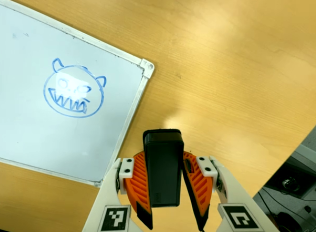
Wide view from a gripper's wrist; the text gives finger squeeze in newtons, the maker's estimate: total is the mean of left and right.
{"total": 8.3, "left": 7.4, "right": 9.2}